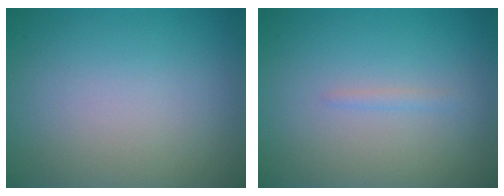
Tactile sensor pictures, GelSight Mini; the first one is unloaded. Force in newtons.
{"total": 0.8, "press": 0.7, "slide": 0.1}